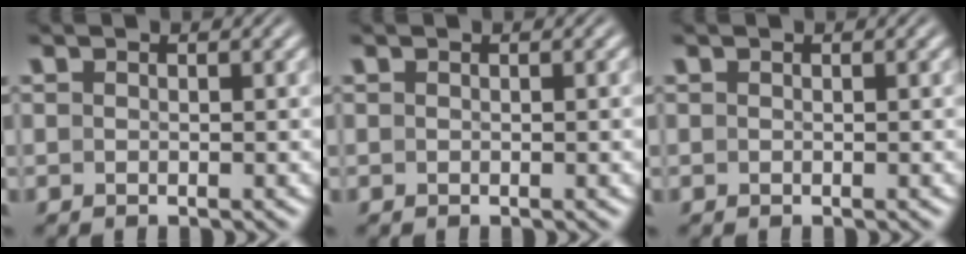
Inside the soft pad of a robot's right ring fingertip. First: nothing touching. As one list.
[{"total": 0.0}, {"total": 0.0}]